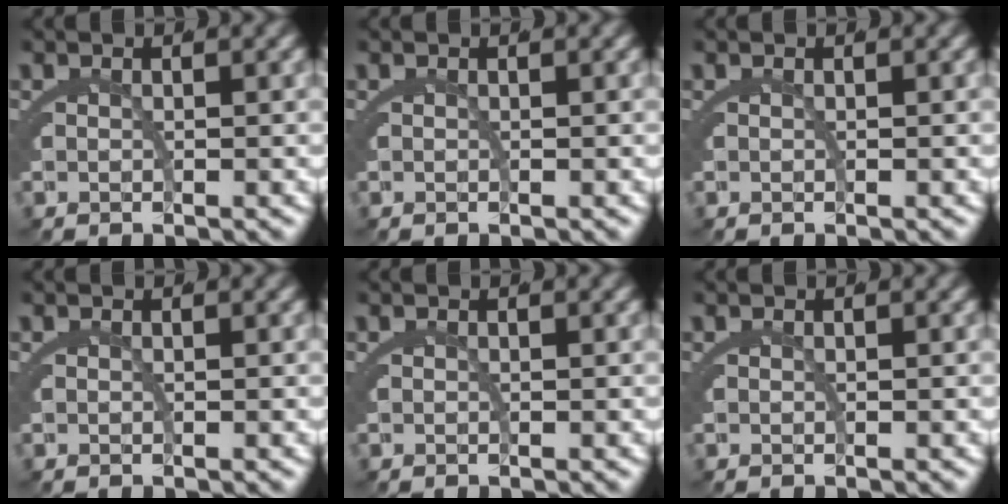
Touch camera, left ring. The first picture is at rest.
{"total": 0.0}
{"total": 0.0}
{"total": 0.0}
{"total": 0.0}
{"total": 0.0}